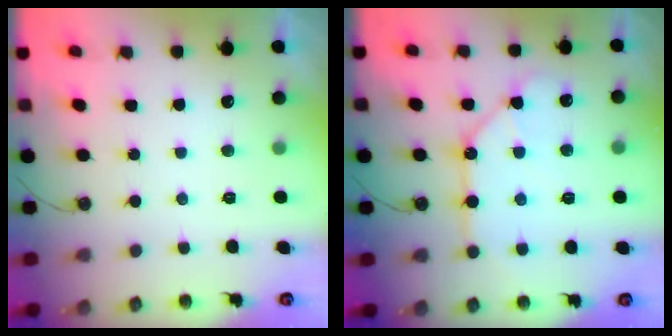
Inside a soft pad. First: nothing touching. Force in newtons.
{"total": 9.9, "press": 9.9, "slide": 1.1}